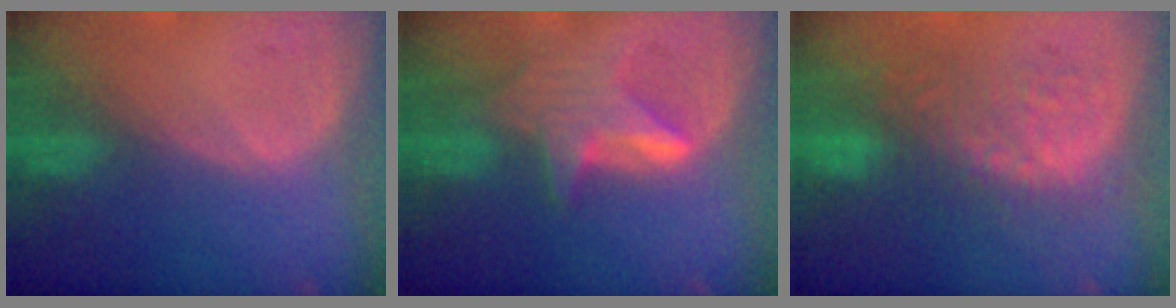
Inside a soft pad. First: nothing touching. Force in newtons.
{"total": 6.0, "press": 5.9, "slide": 0.9}
{"total": 8.6, "press": 8.5, "slide": 1.5}